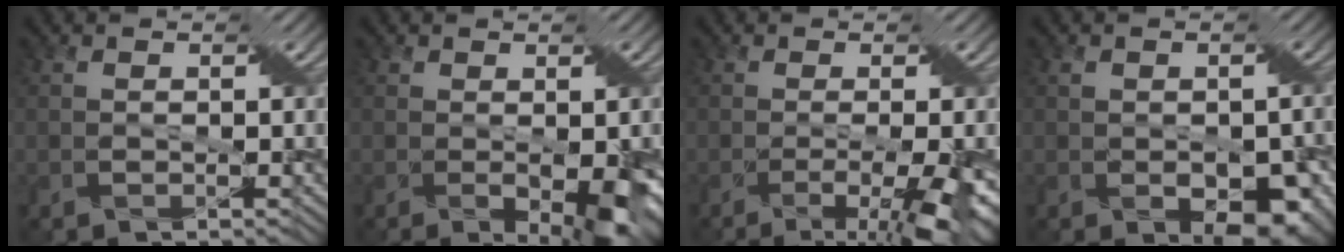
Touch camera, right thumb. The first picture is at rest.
{"total": 6.2, "force": [-1.8, 3.0, 5.1], "torque": [-0.088, -0.028, -0.017]}
{"total": 8.4, "force": [-4.1, 1.5, 7.2], "torque": [-0.103, -0.017, -0.054]}
{"total": 6.8, "force": [-1.9, 4.4, 4.9], "torque": [-0.078, -0.028, -0.015]}